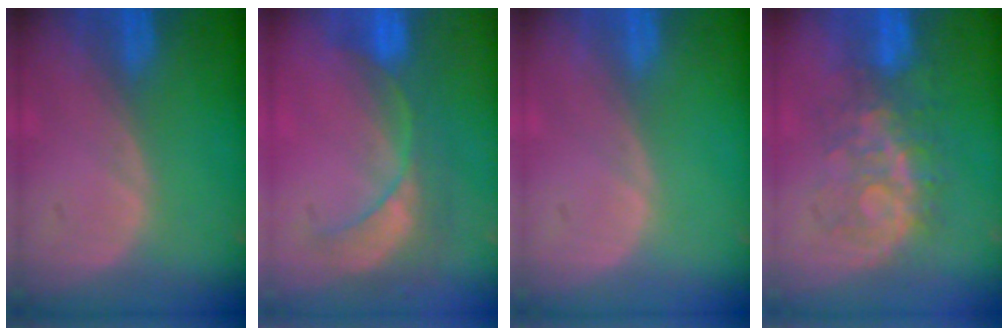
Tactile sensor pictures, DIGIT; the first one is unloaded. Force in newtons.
{"total": 9.1, "press": 7.8, "slide": 4.7}
{"total": 0.0}
{"total": 7.6, "press": 7.5, "slide": 1.5}